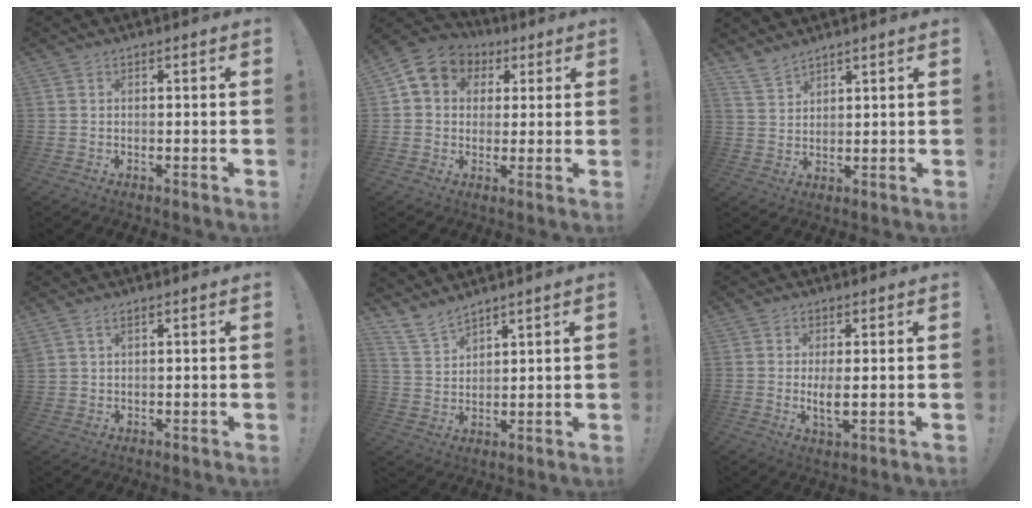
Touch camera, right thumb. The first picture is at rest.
{"total": 8.9, "force": [3.0, 7.6, 3.6], "torque": [-0.046, -0.009, 0.060]}
{"total": 5.0, "force": [4.5, 1.9, 1.3], "torque": [-0.029, -0.026, 0.087]}
{"total": 2.2, "force": [1.5, 1.0, 1.3], "torque": [-0.022, -0.005, 0.027]}
{"total": 6.9, "force": [6.0, 2.6, 2.1], "torque": [-0.050, -0.034, 0.118]}
{"total": 4.5, "force": [0.6, 1.2, 4.3], "torque": [-0.066, -0.018, 0.007]}